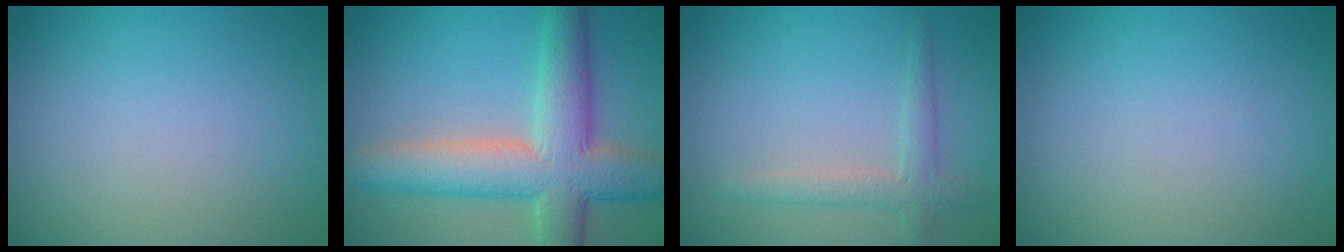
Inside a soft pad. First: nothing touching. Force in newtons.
{"total": 8.8, "press": 8.8, "slide": 0.5}
{"total": 2.3, "press": 2.2, "slide": 0.1}
{"total": 0.0}